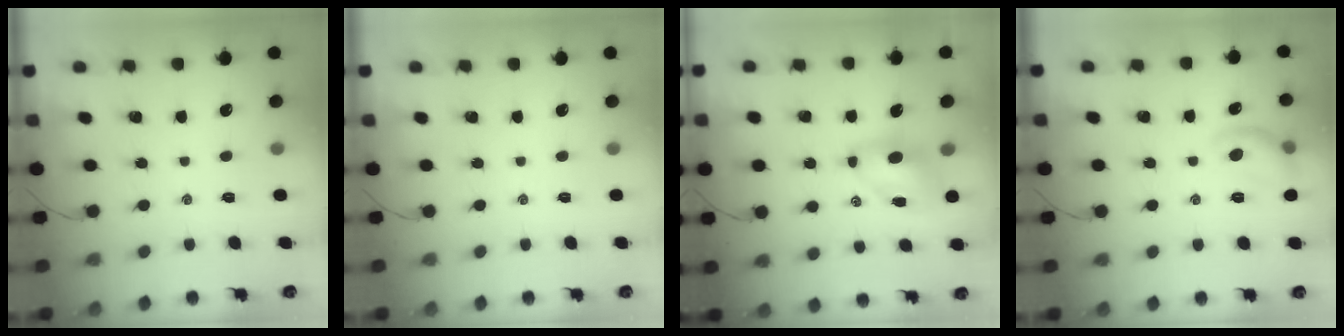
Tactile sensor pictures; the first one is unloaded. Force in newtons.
{"total": 0.0}
{"total": 7.2, "press": 7.1, "slide": 1.2}
{"total": 9.8, "press": 9.8, "slide": 0.2}